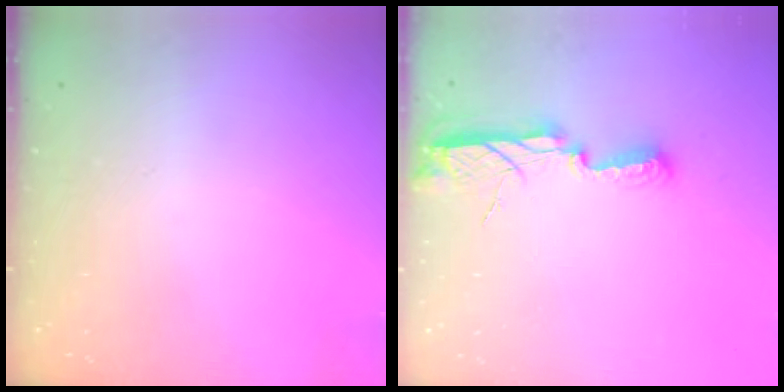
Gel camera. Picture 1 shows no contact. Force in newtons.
{"total": 9.3, "press": 8.3, "slide": 4.1}